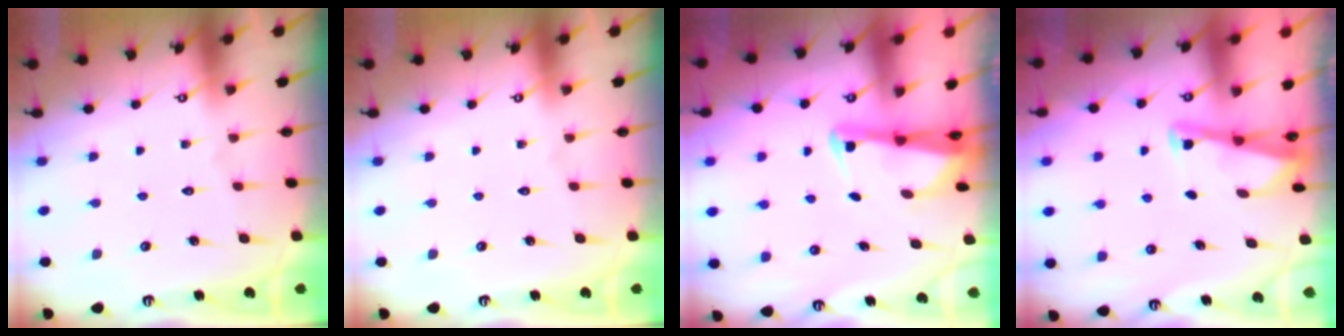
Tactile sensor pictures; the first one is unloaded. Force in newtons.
{"total": 0.0}
{"total": 2.4, "press": 2.4, "slide": 0.3}
{"total": 2.8, "press": 2.8, "slide": 0.3}